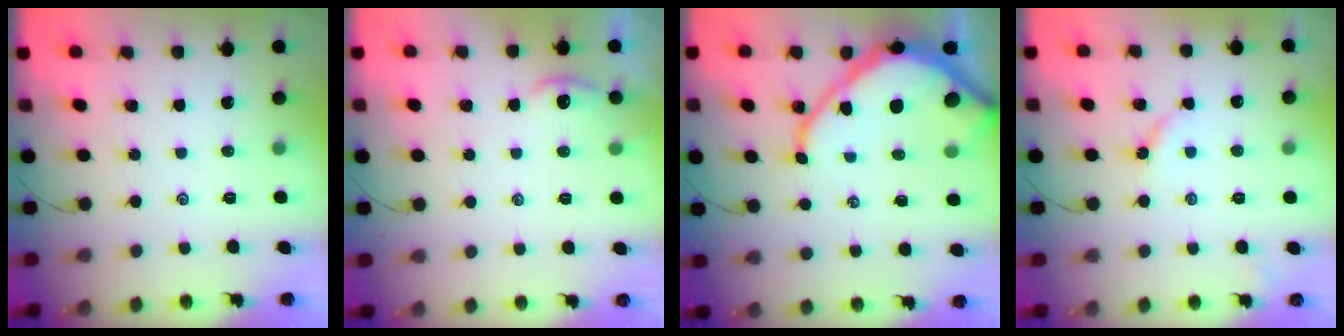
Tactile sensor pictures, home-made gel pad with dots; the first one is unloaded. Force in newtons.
{"total": 1.5, "press": 1.5, "slide": 0.2}
{"total": 14.0, "press": 14.0, "slide": 1.5}
{"total": 2.8, "press": 2.8, "slide": 0.4}